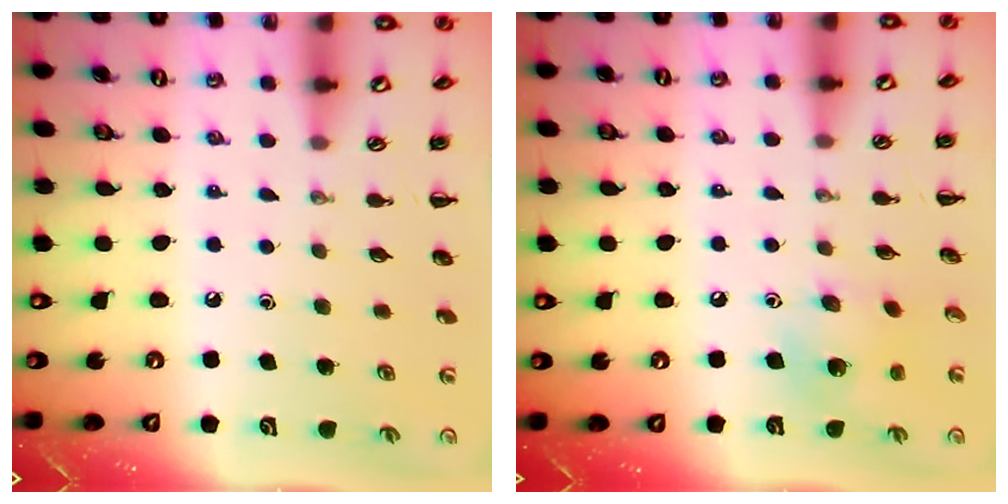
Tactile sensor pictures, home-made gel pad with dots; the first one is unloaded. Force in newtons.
{"total": 5.9, "press": 5.8, "slide": 1.2}